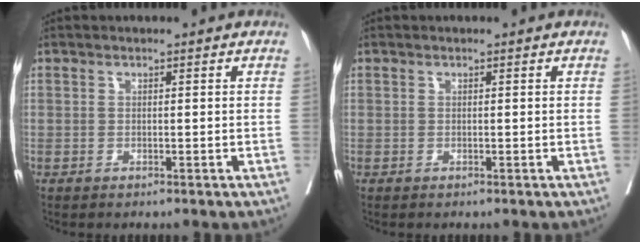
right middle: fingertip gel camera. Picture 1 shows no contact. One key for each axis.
{"total": 0.0}